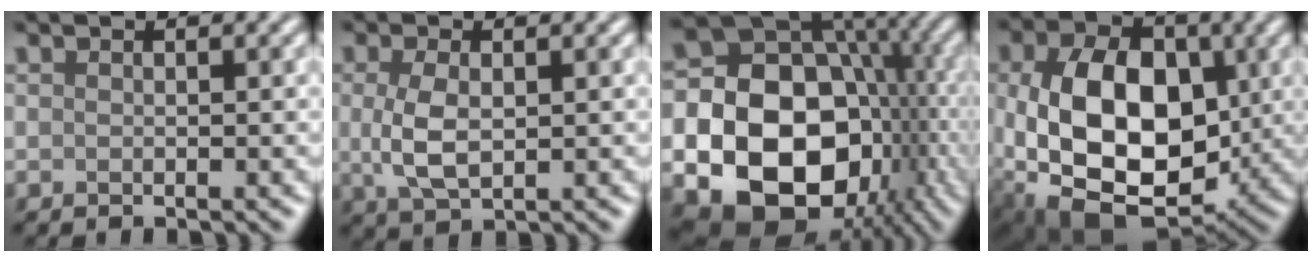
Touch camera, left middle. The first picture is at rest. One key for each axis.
{"total": 3.7, "fx": 0.2, "fy": 1.9, "fz": 3.1, "tx": -0.074, "ty": 0.000, "tz": 0.005}
{"total": 22.6, "fx": -5.5, "fy": 18.8, "fz": 11.3, "tx": -0.196, "ty": -0.032, "tz": -0.109}
{"total": 13.7, "fx": -0.5, "fy": 9.2, "fz": 10.1, "tx": -0.197, "ty": -0.018, "tz": -0.004}